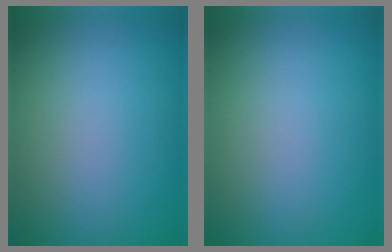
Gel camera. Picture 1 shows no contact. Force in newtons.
{"total": 0.0}